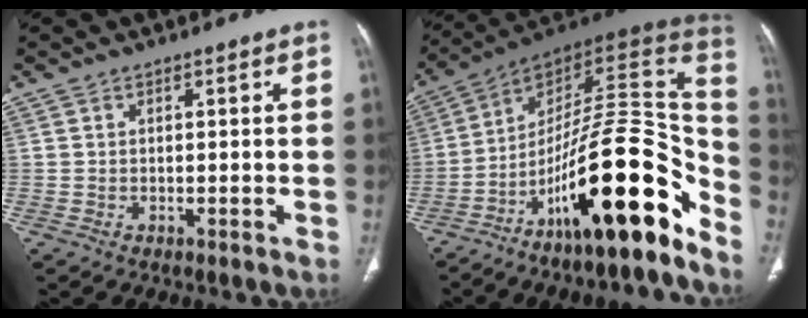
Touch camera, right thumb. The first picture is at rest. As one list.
[{"total": 27.7, "force": [-14.8, 7.3, 22.2], "torque": [-0.281, 0.100, -0.232]}]